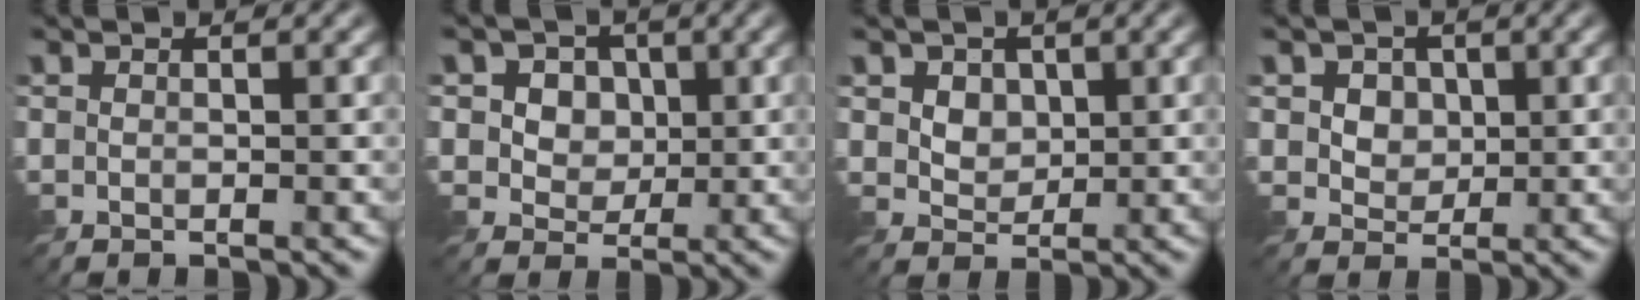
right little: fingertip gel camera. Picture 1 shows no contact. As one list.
[{"total": 6.4, "force": [2.6, 5.1, 2.8], "torque": [-0.056, 0.005, 0.032]}, {"total": 2.6, "force": [1.0, 2.1, 1.3], "torque": [-0.042, -0.009, 0.031]}, {"total": 3.1, "force": [1.1, 2.6, 1.4], "torque": [-0.039, -0.004, 0.024]}]